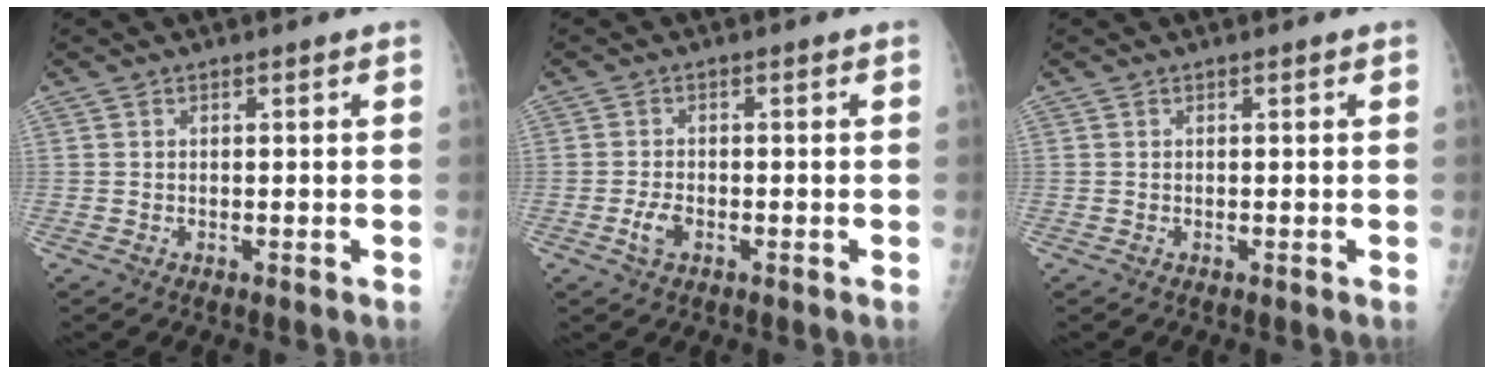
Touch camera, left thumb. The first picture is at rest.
{"total": 2.8, "force": [-1.1, 1.5, 2.0], "torque": [-0.044, 0.009, -0.021]}
{"total": 0.0}